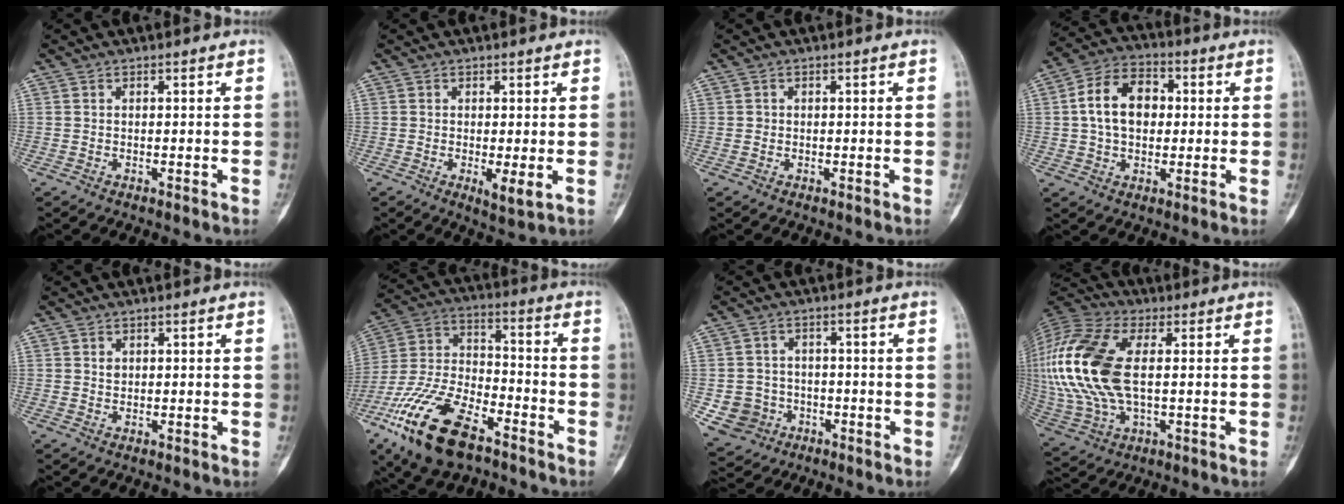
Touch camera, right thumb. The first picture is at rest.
{"total": 3.3, "force": [-0.4, 0.8, 3.2], "torque": [-0.055, -0.013, -0.004]}
{"total": 0.7, "force": [0.0, 0.7, 0.1], "torque": [0.002, 0.001, 0.000]}
{"total": 11.5, "force": [1.1, 8.0, 8.1], "torque": [-0.124, 0.020, 0.013]}
{"total": 1.0, "force": [0.3, 0.8, 0.4], "torque": [0.000, -0.001, 0.006]}
{"total": 20.3, "force": [-11.7, 9.4, 13.7], "torque": [-0.281, 0.047, -0.220]}
{"total": 7.1, "force": [-2.2, 6.6, 1.4], "torque": [-0.013, 0.020, -0.029]}
{"total": 23.1, "force": [1.8, 12.4, 19.4], "torque": [-0.455, 0.002, 0.033]}